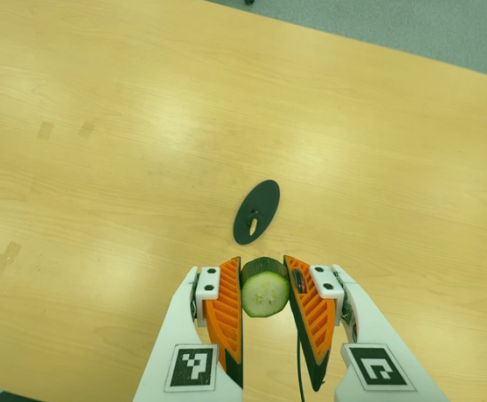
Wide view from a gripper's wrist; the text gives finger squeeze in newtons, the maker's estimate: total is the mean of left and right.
{"total": 8.4, "left": 7.6, "right": 9.3}